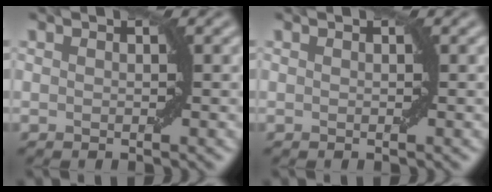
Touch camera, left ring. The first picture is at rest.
{"total": 0.0}